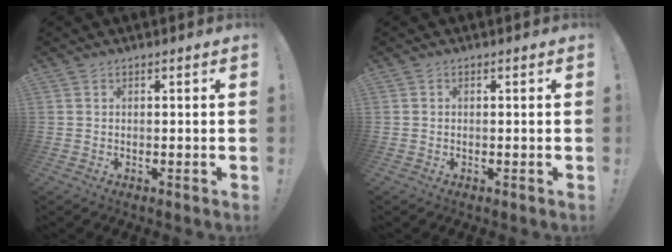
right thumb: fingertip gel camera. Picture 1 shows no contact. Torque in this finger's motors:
{"motor_torque": [0.00, -0.03, -0.36, 0.13, 0.09]}